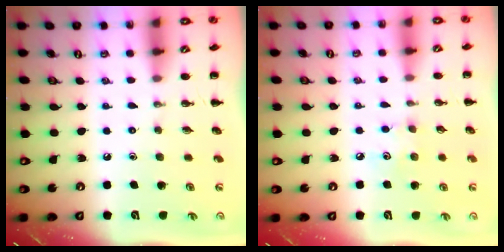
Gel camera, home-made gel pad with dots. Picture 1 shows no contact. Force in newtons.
{"total": 4.3, "press": 4.3, "slide": 0.9}